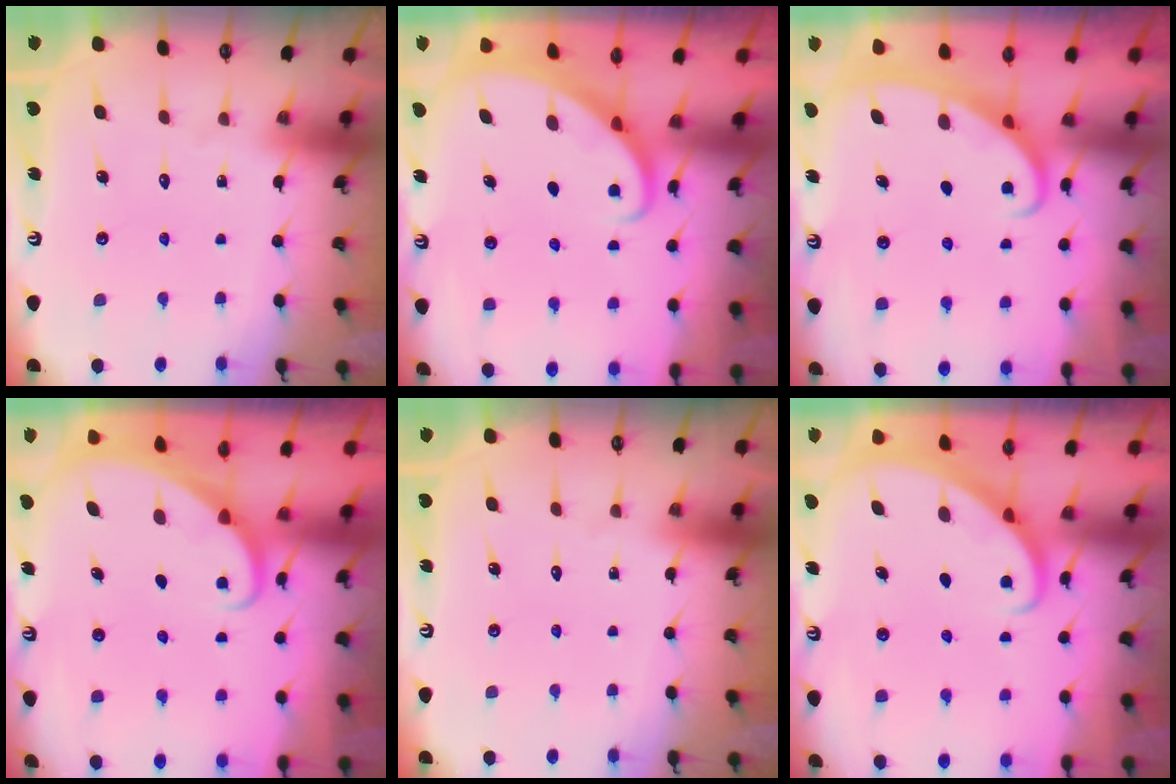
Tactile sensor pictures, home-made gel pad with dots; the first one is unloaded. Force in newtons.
{"total": 2.6, "press": 2.6, "slide": 0.3}
{"total": 2.7, "press": 2.7, "slide": 0.4}
{"total": 1.9, "press": 1.9, "slide": 0.1}
{"total": 0.0}
{"total": 2.9, "press": 2.9, "slide": 0.2}